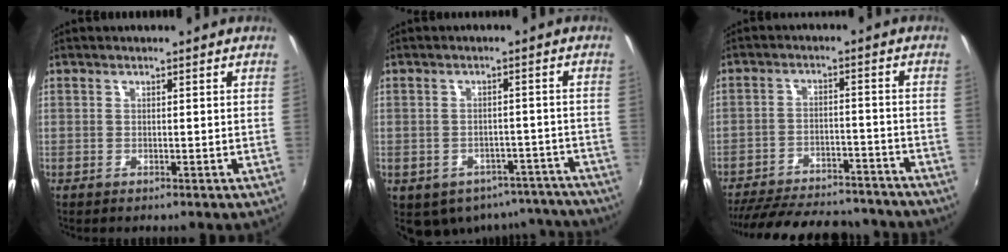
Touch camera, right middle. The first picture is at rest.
{"total": 13.5, "force": [-10.3, 7.5, 4.3], "torque": [-0.085, 0.010, -0.103]}
{"total": 25.1, "force": [-21.9, 7.6, 9.8], "torque": [-0.200, 0.003, -0.289]}